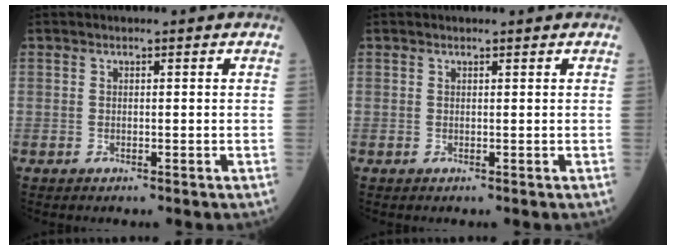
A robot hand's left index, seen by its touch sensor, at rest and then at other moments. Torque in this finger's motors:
{"motor_torque": [0.08, 0.06, -0.01, 0.00]}